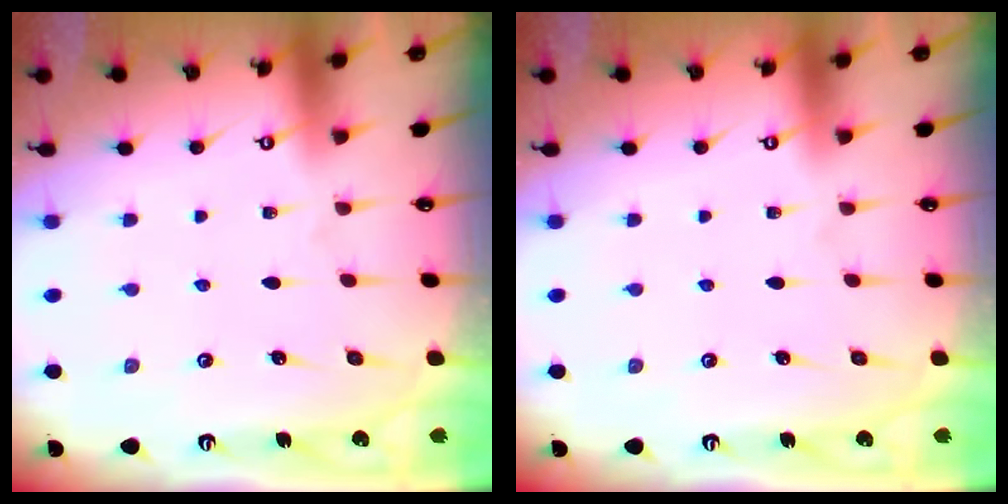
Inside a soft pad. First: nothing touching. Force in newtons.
{"total": 0.0}